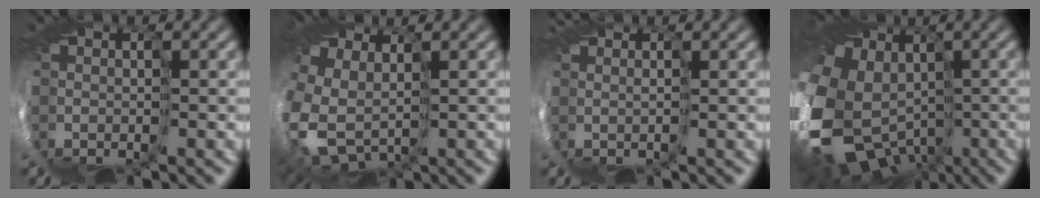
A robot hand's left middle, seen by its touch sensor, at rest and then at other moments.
{"total": 9.3, "force": [0.4, 7.1, 5.9], "torque": [-0.186, -0.047, 0.060]}
{"total": 1.7, "force": [1.2, -1.0, -0.5], "torque": [0.005, -0.002, 0.013]}
{"total": 16.4, "force": [-5.1, 13.2, 8.3], "torque": [-0.209, -0.047, -0.084]}